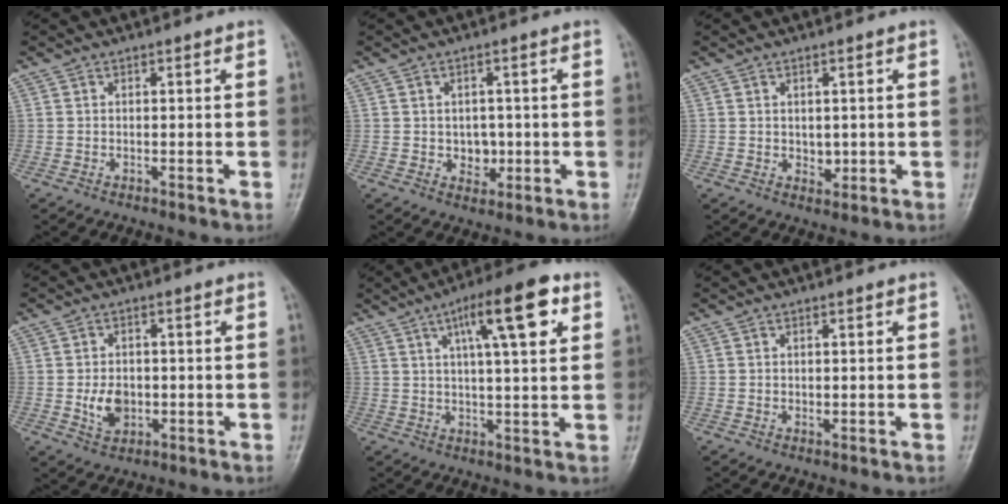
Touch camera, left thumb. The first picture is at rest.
{"total": 3.9, "force": [-0.3, 3.1, 2.3], "torque": [-0.012, 0.002, 0.002]}
{"total": 2.4, "force": [0.2, 1.7, 1.6], "torque": [-0.015, -0.006, 0.009]}
{"total": 5.3, "force": [-0.7, 3.8, 3.6], "torque": [-0.050, -0.002, -0.008]}
{"total": 13.1, "force": [5.5, 3.3, 11.4], "torque": [-0.163, -0.002, 0.081]}
{"total": 0.8, "force": [0.3, 0.4, 0.6], "torque": [-0.010, -0.003, 0.008]}